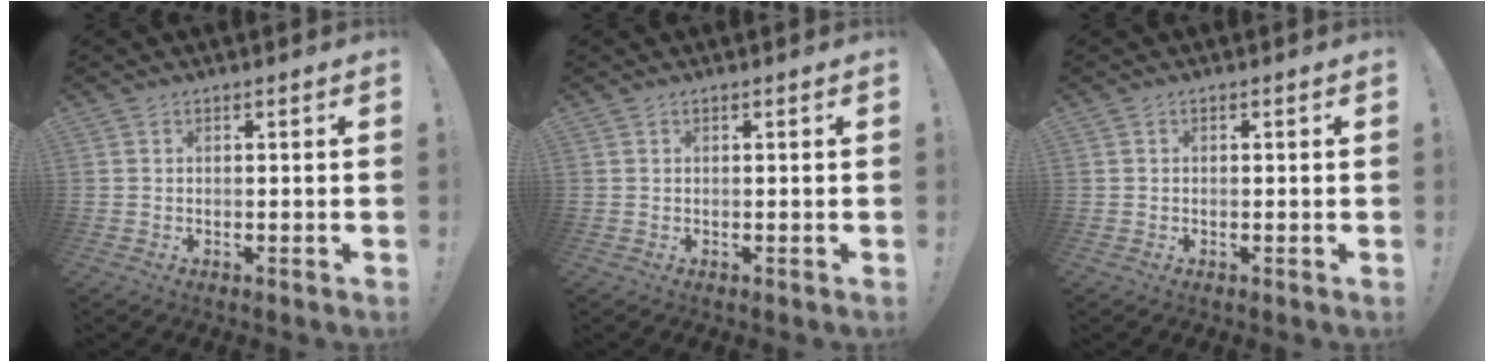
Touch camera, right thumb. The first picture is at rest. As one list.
[{"total": 0.0}, {"total": 0.6, "force": [-0.4, 0.4, 0.2], "torque": [-0.009, 0.003, -0.006]}]